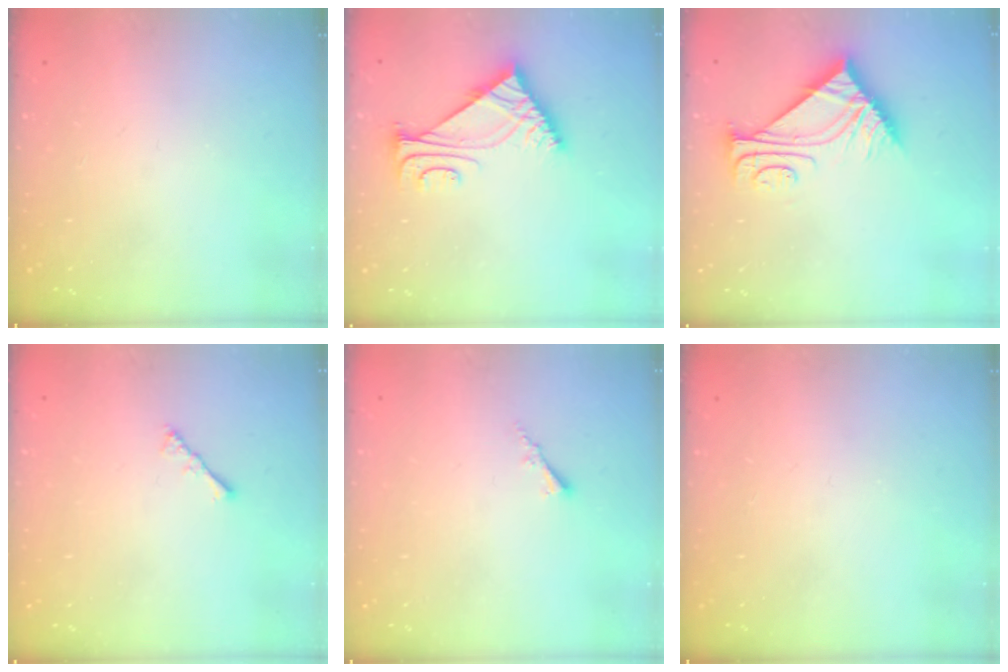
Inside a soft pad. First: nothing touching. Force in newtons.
{"total": 6.5, "press": 6.5, "slide": 0.4}
{"total": 9.0, "press": 9.0, "slide": 0.1}
{"total": 2.2, "press": 2.1, "slide": 0.5}
{"total": 1.8, "press": 1.7, "slide": 0.3}
{"total": 0.0}